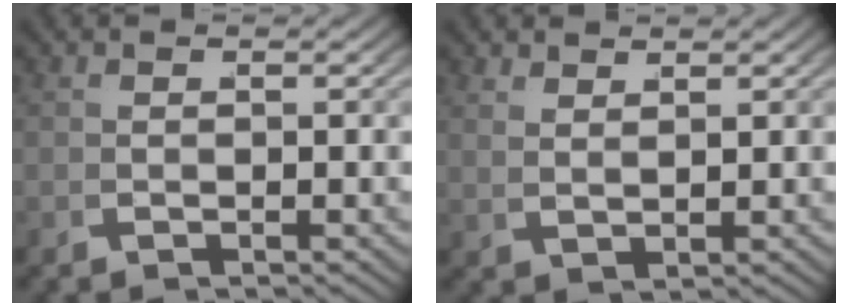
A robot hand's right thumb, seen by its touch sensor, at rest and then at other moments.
{"total": 2.1, "force": [2.0, -0.3, 0.5], "torque": [-0.003, 0.002, 0.050]}